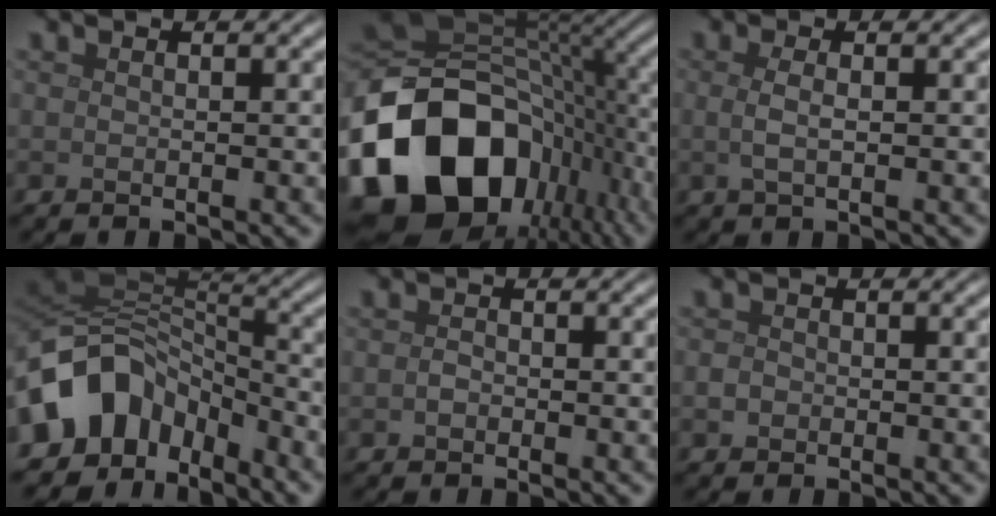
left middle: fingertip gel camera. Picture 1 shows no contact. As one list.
[{"total": 18.7, "force": [-7.1, 13.3, 11.1], "torque": [-0.245, -0.033, -0.118]}, {"total": 1.7, "force": [0.0, 0.6, 1.6], "torque": [-0.033, 0.001, -0.001]}, {"total": 10.4, "force": [-5.4, 7.3, 5.0], "torque": [-0.089, 0.008, -0.112]}, {"total": 0.7, "force": [-0.2, 0.5, 0.4], "torque": [-0.010, -0.001, -0.007]}, {"total": 0.9, "force": [-0.4, 0.7, 0.2], "torque": [-0.003, -0.002, -0.010]}]